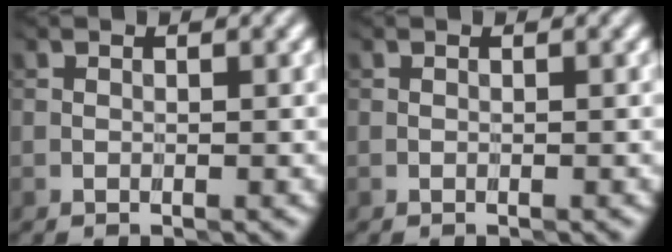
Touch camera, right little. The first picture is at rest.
{"total": 0.0}